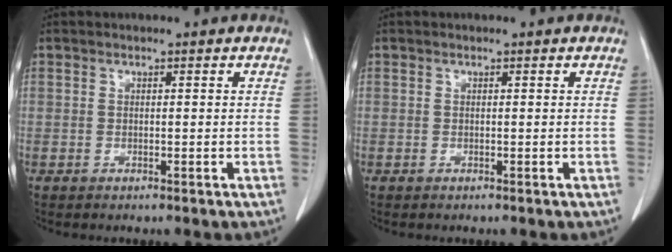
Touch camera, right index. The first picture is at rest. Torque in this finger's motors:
{"motor_torque": [-0.01, 0.01, 0.02, 0.00]}